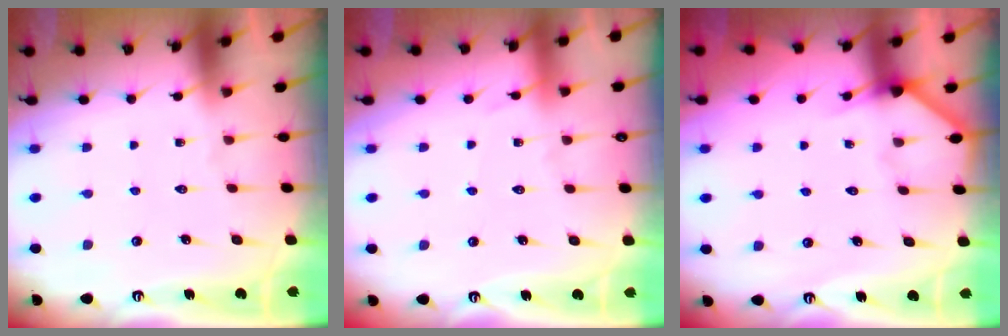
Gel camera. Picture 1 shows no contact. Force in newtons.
{"total": 3.8, "press": 3.8, "slide": 0.5}
{"total": 5.2, "press": 5.2, "slide": 0.4}